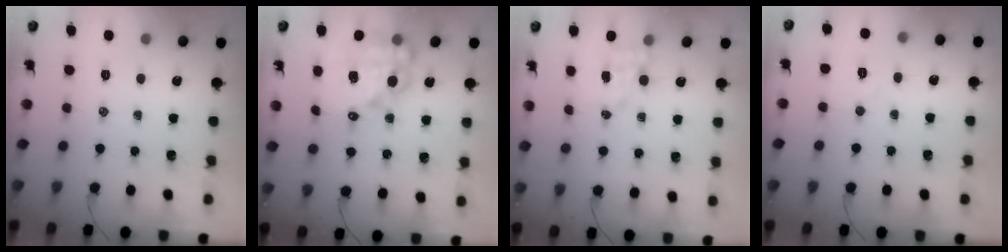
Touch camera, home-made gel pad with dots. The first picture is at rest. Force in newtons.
{"total": 14.8, "press": 14.4, "slide": 3.4}
{"total": 3.9, "press": 3.8, "slide": 0.6}
{"total": 3.8, "press": 3.7, "slide": 0.8}